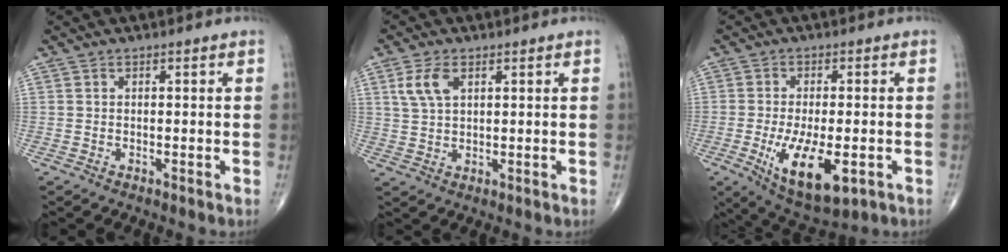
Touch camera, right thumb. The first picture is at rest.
{"total": 5.3, "force": [2.1, 2.9, 3.9], "torque": [-0.081, 0.000, 0.046]}
{"total": 12.7, "force": [-4.0, 5.2, 10.9], "torque": [-0.180, -0.013, -0.053]}